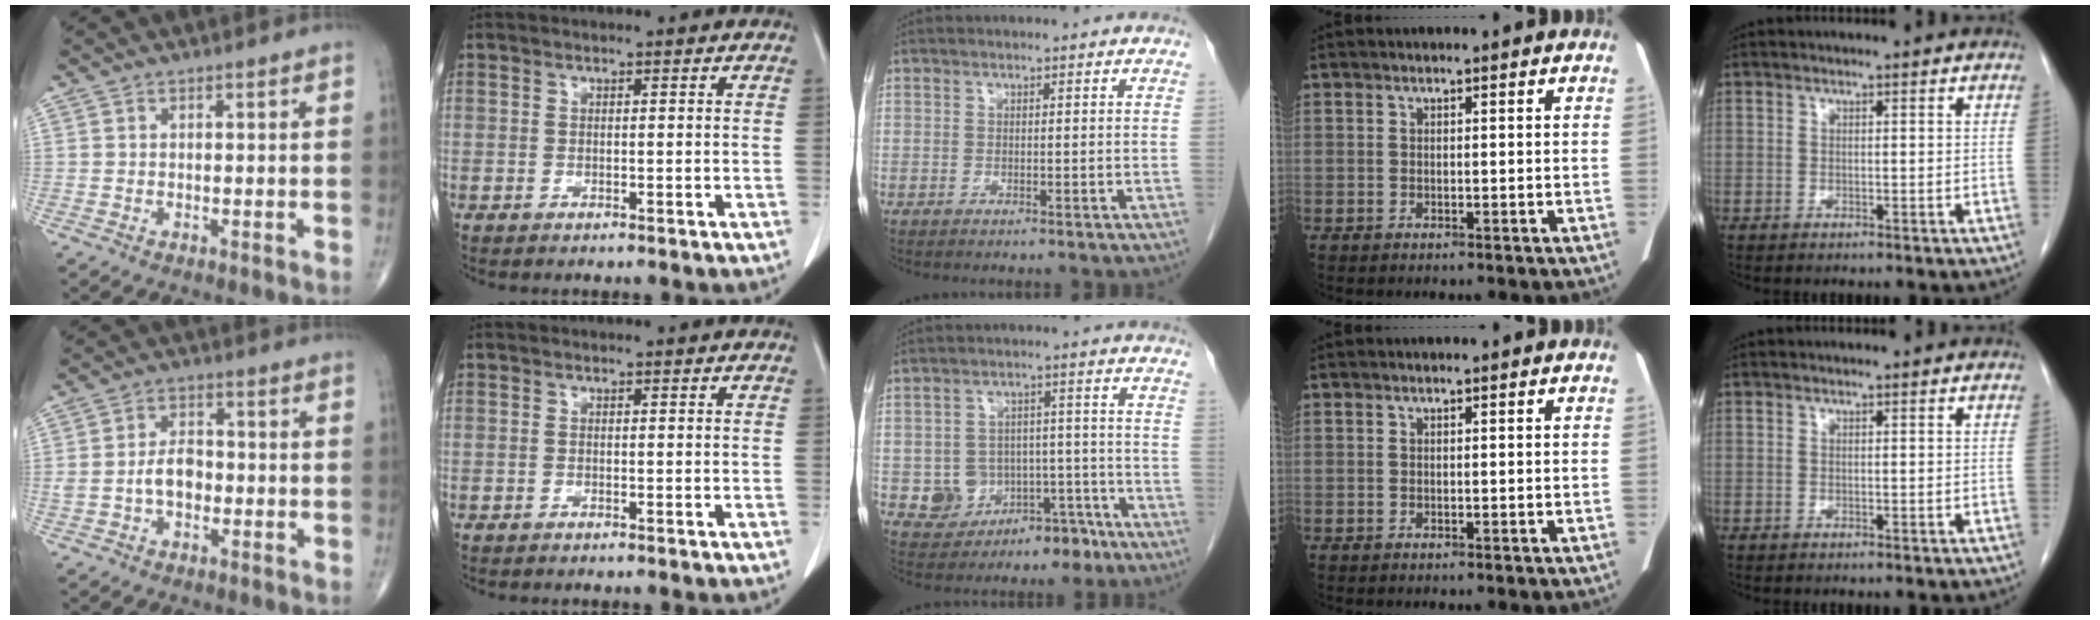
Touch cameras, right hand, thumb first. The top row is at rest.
{"thumb": {"total": 5.5, "force": [-1.0, 3.6, 4.1], "torque": [-0.067, 0.020, -0.021]}, "middle": {"total": 8.3, "force": [-4.1, 6.8, 2.4], "torque": [-0.027, 0.030, -0.050]}}